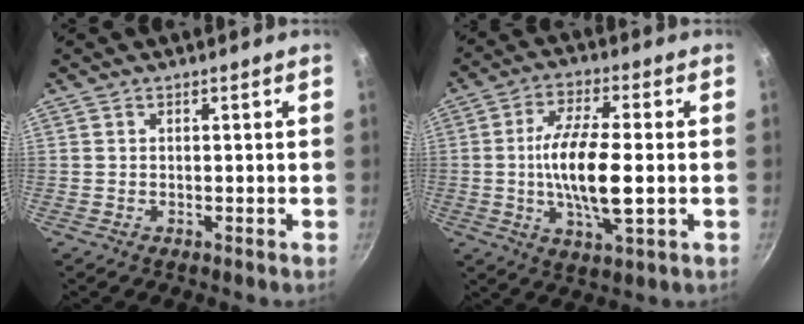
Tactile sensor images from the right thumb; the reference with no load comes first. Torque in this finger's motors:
{"motor_torque": [2.20, 2.51, 2.23, -0.54, 0.76]}